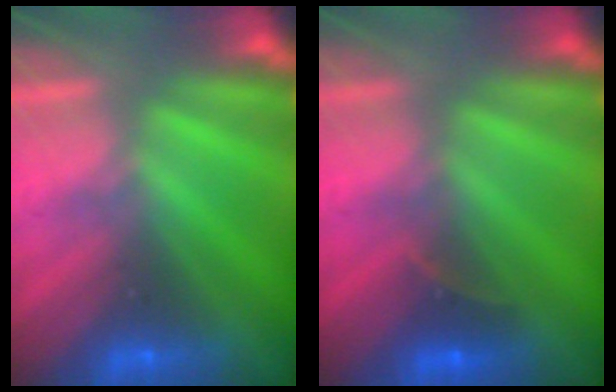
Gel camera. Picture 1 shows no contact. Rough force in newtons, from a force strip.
{"total": 2.6}